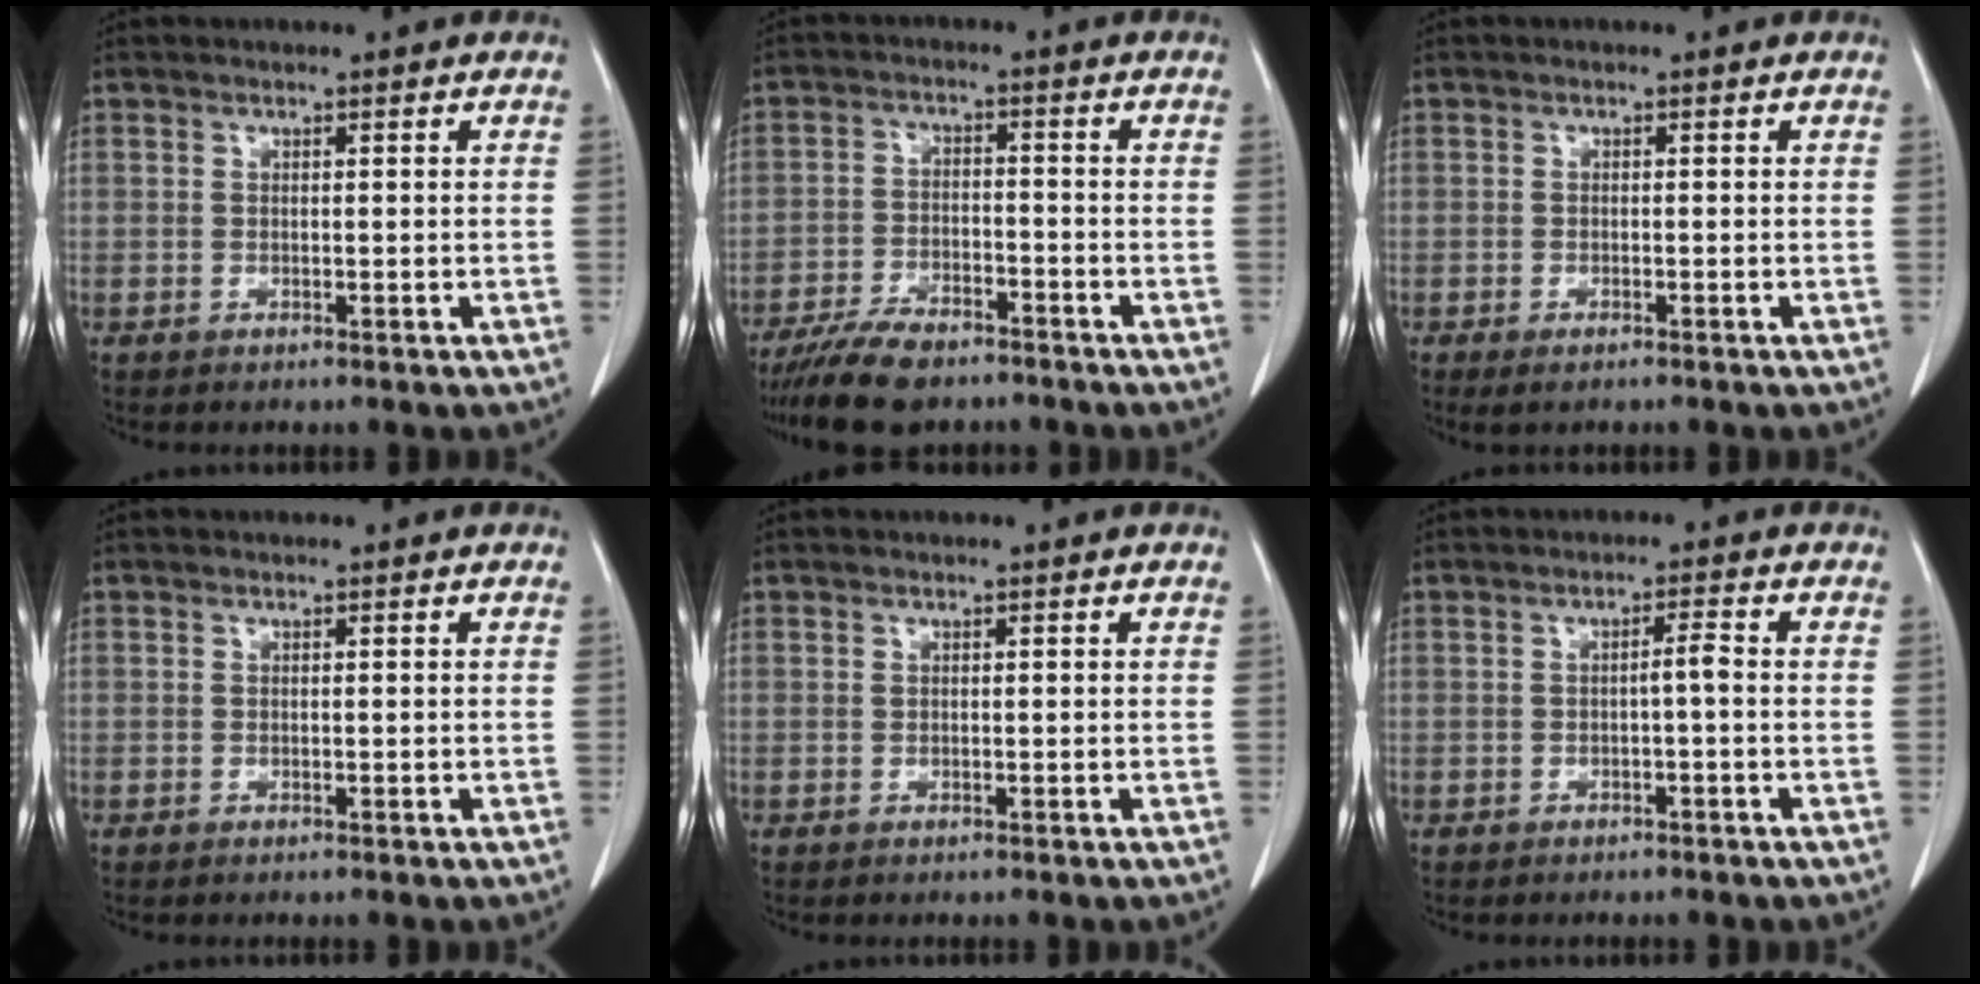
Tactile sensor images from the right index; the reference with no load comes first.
{"total": 9.1, "force": [-7.4, 2.9, 4.3], "torque": [-0.075, -0.015, -0.129]}
{"total": 2.0, "force": [-1.4, 0.7, 1.2], "torque": [-0.020, -0.003, -0.018]}
{"total": 0.0}
{"total": 0.0}
{"total": 1.8, "force": [-0.4, 0.0, 1.7], "torque": [-0.027, 0.003, -0.006]}